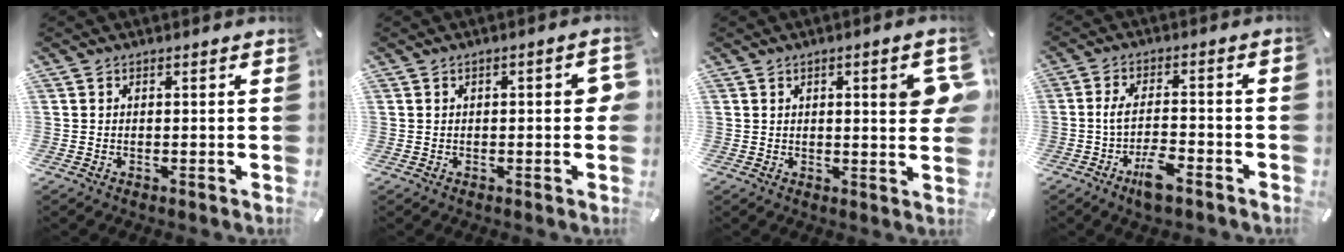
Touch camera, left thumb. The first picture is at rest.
{"total": 4.2, "force": [0.0, 1.7, 3.8], "torque": [-0.050, 0.005, -0.003]}
{"total": 7.6, "force": [1.9, 1.6, 7.2], "torque": [-0.103, -0.008, 0.024]}
{"total": 8.4, "force": [-3.8, 2.1, 7.1], "torque": [-0.139, 0.009, -0.071]}